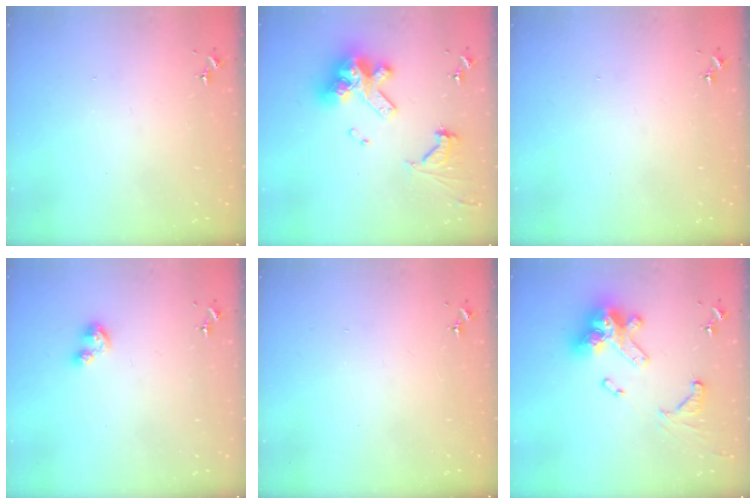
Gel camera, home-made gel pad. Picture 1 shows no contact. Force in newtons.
{"total": 18.7, "press": 18.5, "slide": 2.2}
{"total": 0.0}
{"total": 5.1, "press": 5.1, "slide": 0.6}
{"total": 0.0}
{"total": 18.7, "press": 18.6, "slide": 2.3}